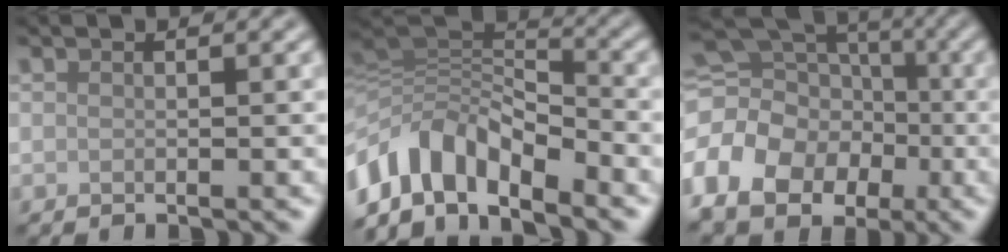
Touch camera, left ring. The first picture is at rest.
{"total": 7.7, "force": [-4.7, 4.2, 4.3], "torque": [-0.069, 0.001, -0.095]}
{"total": 12.9, "force": [-3.7, 10.4, 6.7], "torque": [-0.146, -0.007, -0.077]}